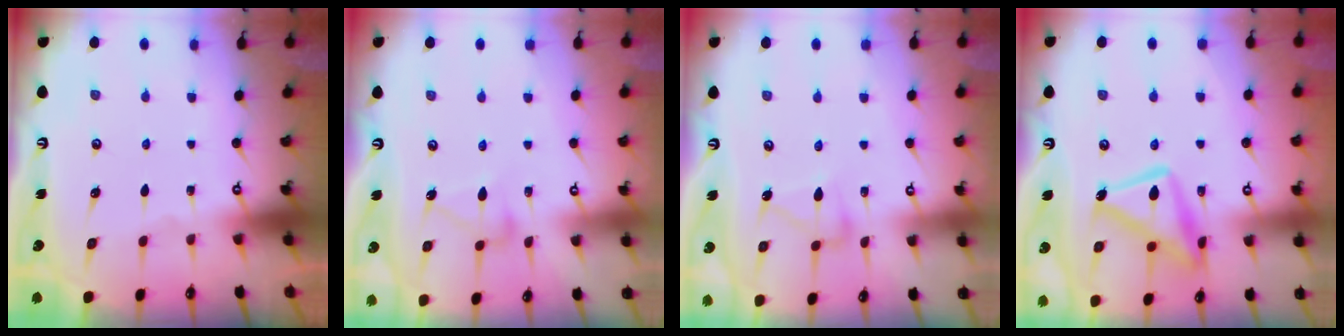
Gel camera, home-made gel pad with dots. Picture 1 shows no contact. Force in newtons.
{"total": 8.0, "press": 8.0, "slide": 0.4}
{"total": 6.1, "press": 6.1, "slide": 0.4}
{"total": 14.8, "press": 14.8, "slide": 1.0}